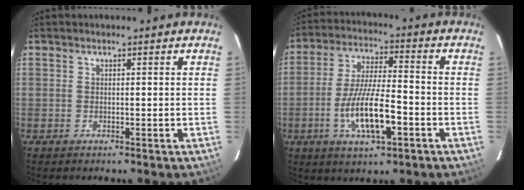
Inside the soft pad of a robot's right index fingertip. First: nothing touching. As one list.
[{"total": 12.3, "force": [-4.5, 3.1, 11.1], "torque": [-0.218, -0.011, -0.076]}]